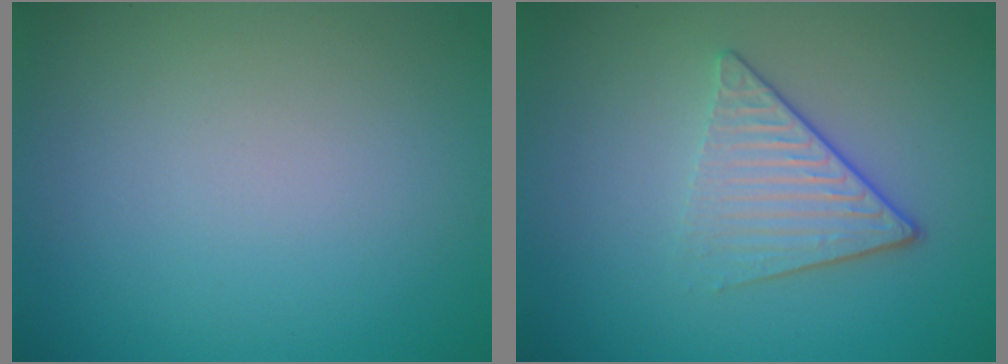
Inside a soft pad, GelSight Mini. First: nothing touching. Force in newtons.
{"total": 4.1, "press": 2.9, "slide": 2.8}